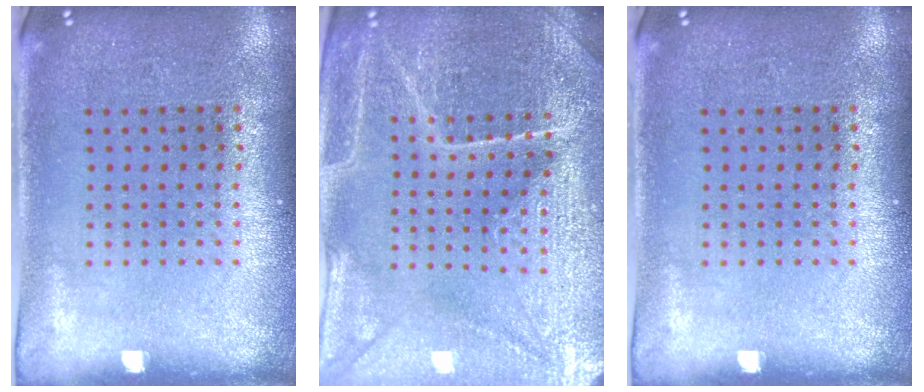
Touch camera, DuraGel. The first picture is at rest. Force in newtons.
{"total": 4.6, "press": 4.4, "slide": 1.2}
{"total": 0.0}